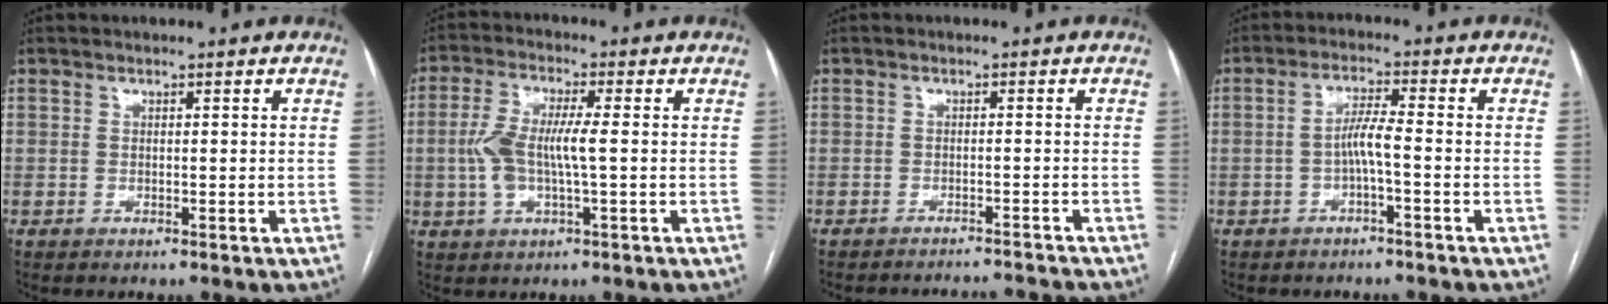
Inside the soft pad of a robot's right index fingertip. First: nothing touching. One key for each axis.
{"total": 7.7, "fx": -0.4, "fy": 1.7, "fz": 7.5, "tx": -0.165, "ty": 0.012, "tz": -0.006}
{"total": 6.9, "fx": -6.9, "fy": -0.6, "fz": 0.3, "tx": -0.002, "ty": 0.007, "tz": -0.090}
{"total": 3.7, "fx": -1.3, "fy": 0.0, "fz": 3.5, "tx": -0.066, "ty": 0.010, "tz": -0.023}